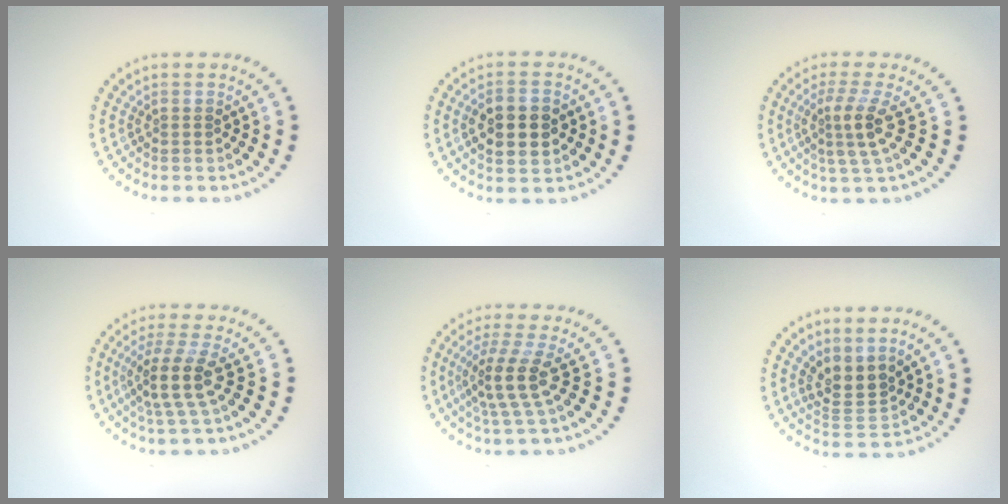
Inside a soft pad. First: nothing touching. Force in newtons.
{"total": 4.5, "press": 4.5, "slide": 0.2}
{"total": 3.1, "press": 2.3, "slide": 2.0}
{"total": 3.6, "press": 2.7, "slide": 2.4}
{"total": 3.6, "press": 2.6, "slide": 2.5}
{"total": 3.1, "press": 2.7, "slide": 1.6}